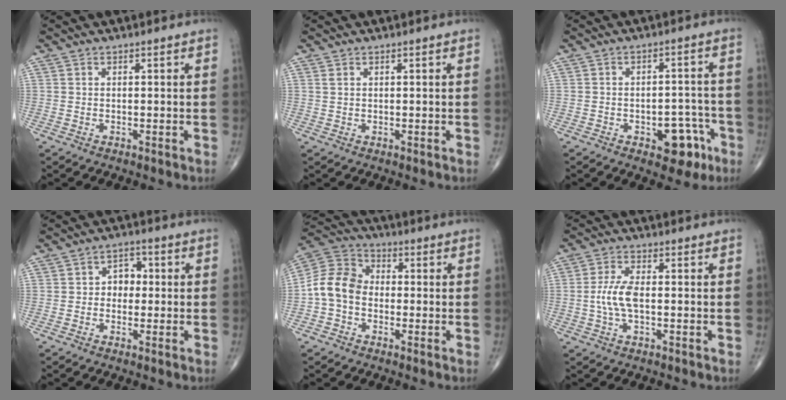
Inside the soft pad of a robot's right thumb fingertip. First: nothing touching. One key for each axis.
{"total": 0.7, "fx": 0.4, "fy": 0.3, "fz": 0.4, "tx": -0.009, "ty": 0.005, "tz": 0.012}
{"total": 8.3, "fx": -3.9, "fy": 4.7, "fz": 5.6, "tx": -0.039, "ty": 0.038, "tz": -0.044}
{"total": 4.3, "fx": 0.0, "fy": 3.4, "fz": 2.6, "tx": -0.012, "ty": 0.016, "tz": -0.011}
{"total": 9.9, "fx": -1.6, "fy": 7.7, "fz": 5.9, "tx": -0.106, "ty": 0.033, "tz": -0.044}
{"total": 5.6, "fx": -0.5, "fy": 2.3, "fz": 5.1, "tx": -0.120, "ty": 0.008, "tz": -0.014}